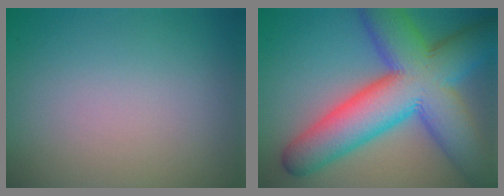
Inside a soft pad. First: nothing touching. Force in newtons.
{"total": 13.7, "press": 13.7, "slide": 0.3}